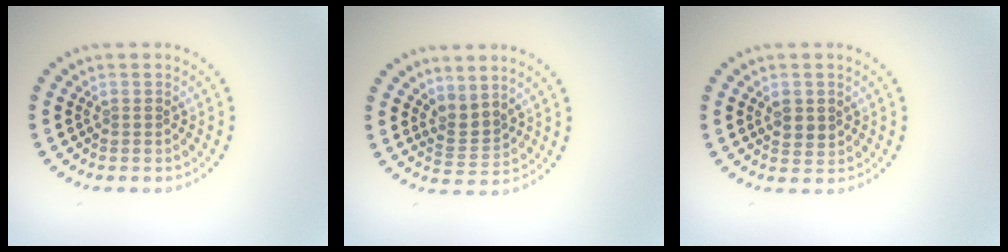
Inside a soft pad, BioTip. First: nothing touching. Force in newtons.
{"total": 2.2, "press": 1.6, "slide": 1.6}
{"total": 1.8, "press": 1.7, "slide": 0.4}